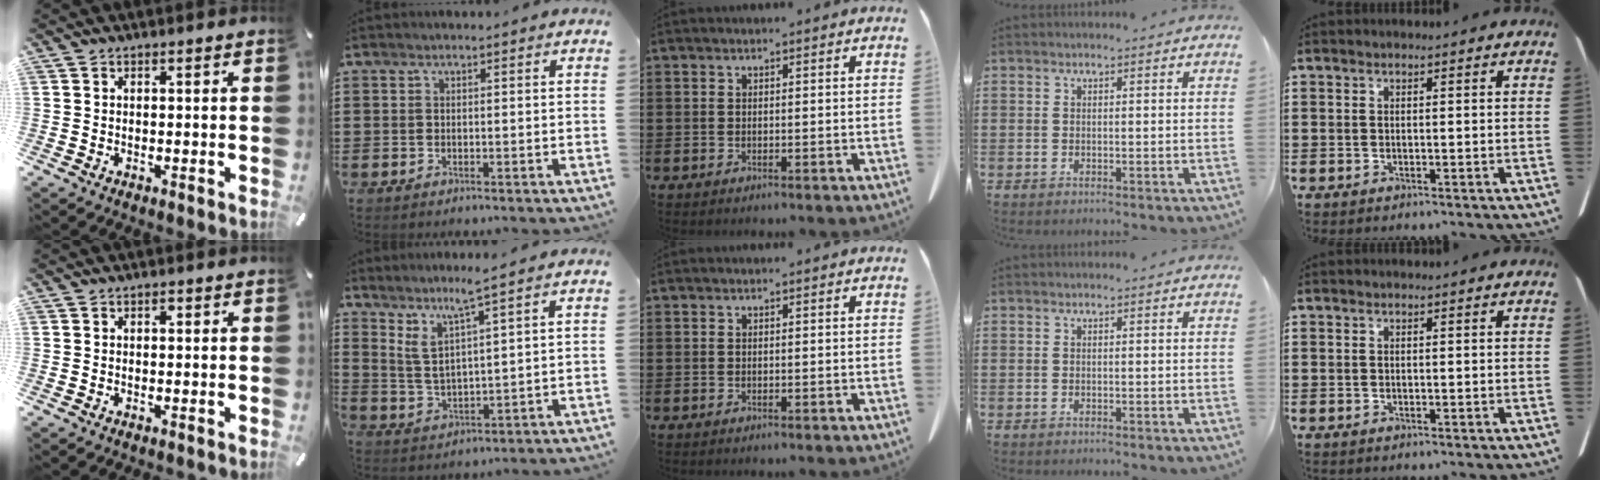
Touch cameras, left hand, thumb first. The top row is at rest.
{"thumb": {"total": 0.5, "force": [0.1, 0.3, 0.4], "torque": [-0.007, 0.001, 0.001]}, "index": {"total": 4.7, "force": [3.4, -0.2, 3.3], "torque": [-0.076, -0.021, 0.054]}}